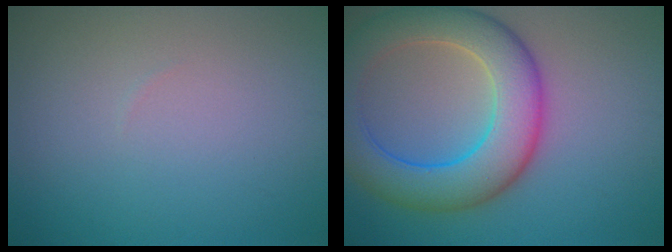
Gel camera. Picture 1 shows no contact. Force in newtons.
{"total": 8.5, "press": 8.5, "slide": 0.2}